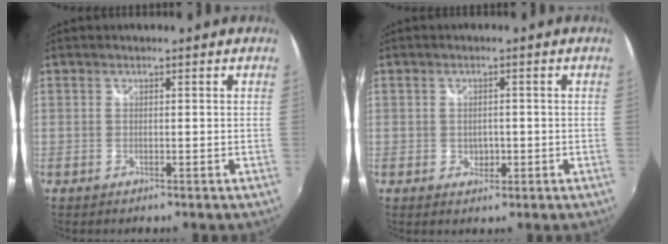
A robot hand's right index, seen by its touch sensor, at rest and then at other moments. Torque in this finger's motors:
{"motor_torque": [-0.13, 0.09, 0.00, 0.00]}